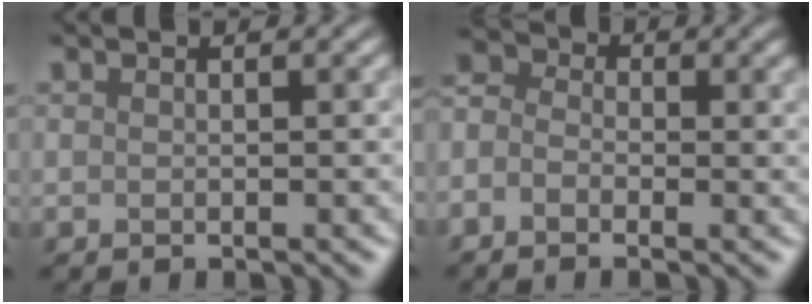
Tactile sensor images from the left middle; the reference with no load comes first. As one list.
[{"total": 1.9, "force": [-1.8, 0.2, -0.5], "torque": [-0.015, 0.002, -0.013]}]